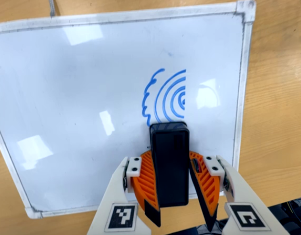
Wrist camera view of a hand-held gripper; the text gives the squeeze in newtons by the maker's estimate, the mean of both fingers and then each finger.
{"total": 7.7, "left": 8.5, "right": 6.8}